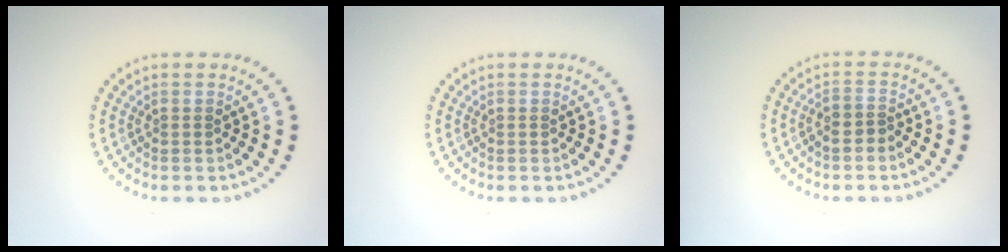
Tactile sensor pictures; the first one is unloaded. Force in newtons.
{"total": 0.0}
{"total": 1.5, "press": 1.4, "slide": 0.6}